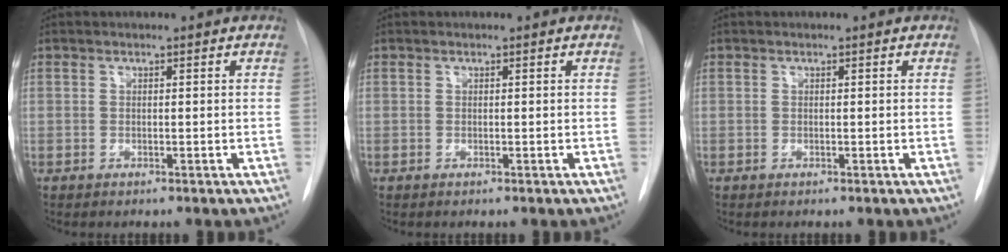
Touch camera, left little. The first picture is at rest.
{"total": 0.0}
{"total": 0.0}